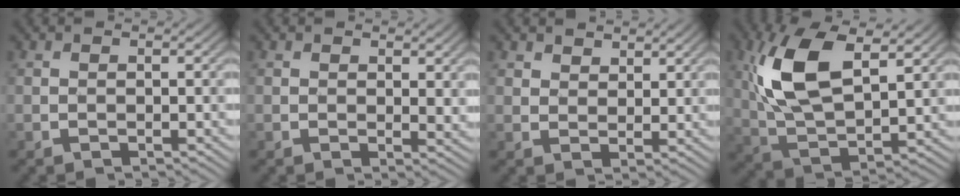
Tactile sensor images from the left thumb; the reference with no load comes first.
{"total": 3.2, "force": [1.8, 2.0, 1.7], "torque": [-0.041, -0.004, 0.033]}
{"total": 3.8, "force": [2.7, 2.2, 1.3], "torque": [-0.038, -0.010, 0.050]}
{"total": 13.0, "force": [4.6, 6.9, 10.1], "torque": [-0.230, 0.010, 0.088]}